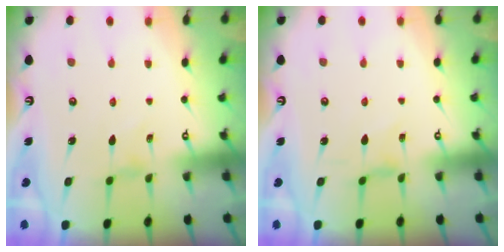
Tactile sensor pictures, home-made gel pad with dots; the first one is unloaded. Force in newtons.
{"total": 1.1, "press": 1.0, "slide": 0.4}